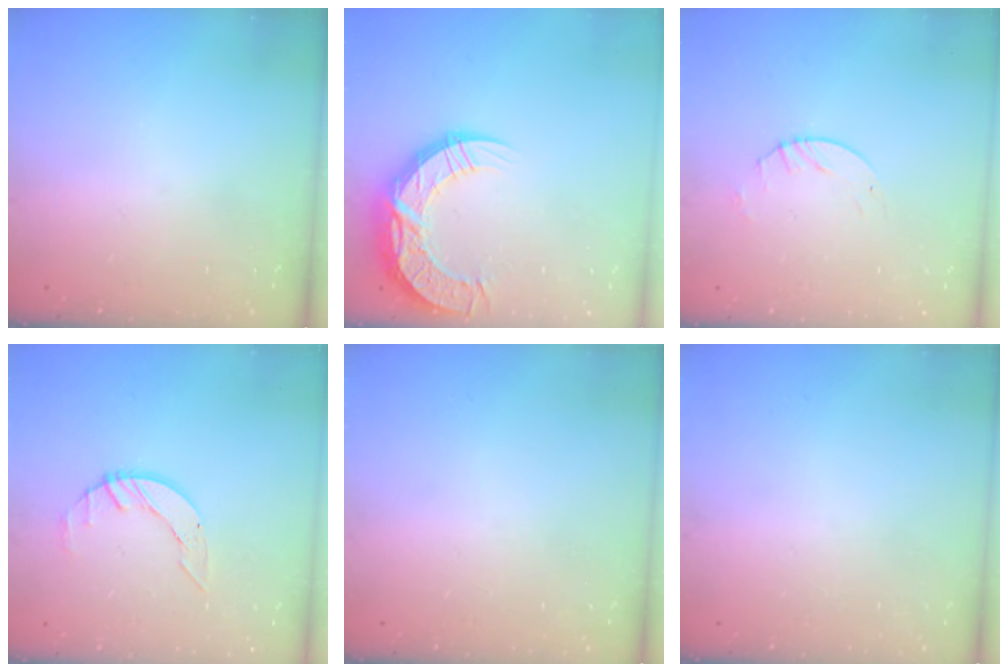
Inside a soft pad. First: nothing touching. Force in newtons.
{"total": 15.3, "press": 15.3, "slide": 1.0}
{"total": 2.6, "press": 2.6, "slide": 0.3}
{"total": 3.6, "press": 3.6, "slide": 0.4}
{"total": 0.0}
{"total": 0.0}